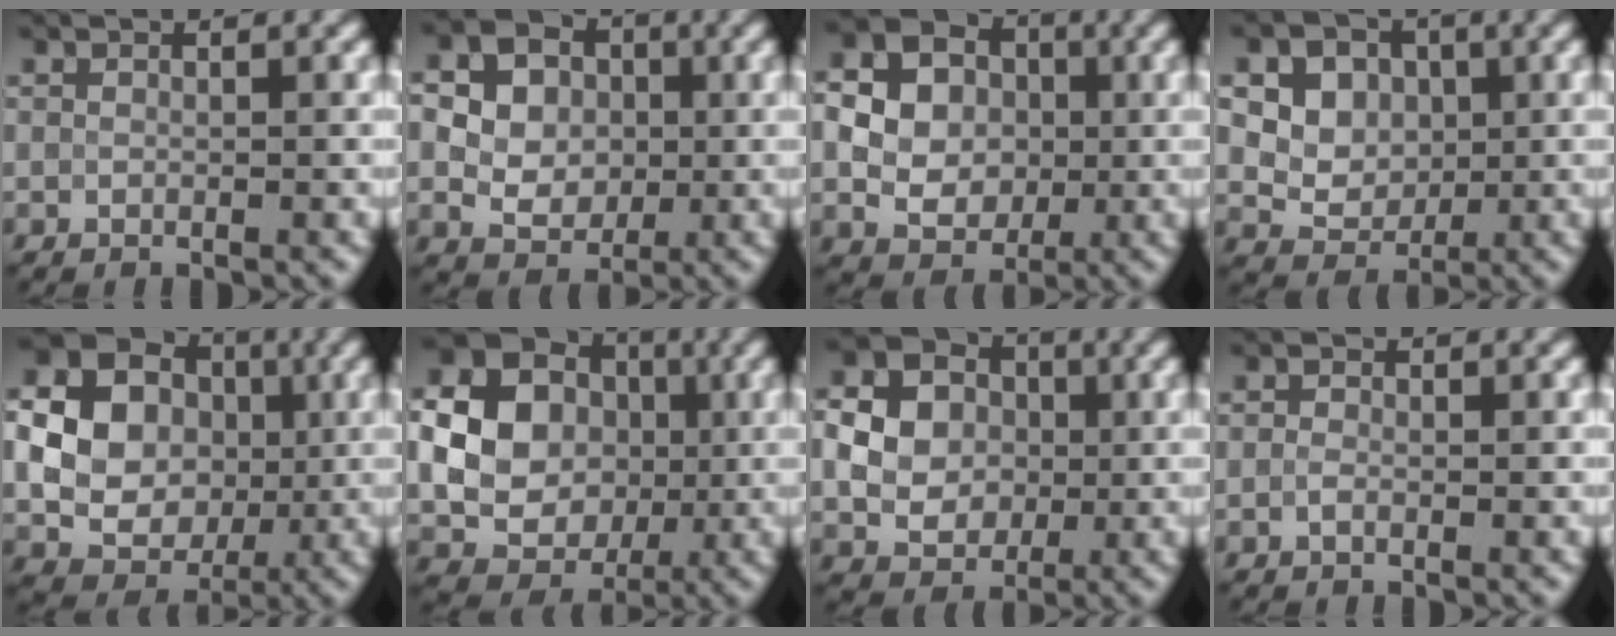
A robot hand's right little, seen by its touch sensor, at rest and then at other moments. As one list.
[{"total": 9.6, "force": [1.7, 8.3, 4.5], "torque": [-0.092, 0.038, 0.013]}, {"total": 9.9, "force": [0.7, 8.7, 4.6], "torque": [-0.099, 0.011, -0.008]}, {"total": 9.0, "force": [3.3, 7.1, 4.4], "torque": [-0.073, 0.029, 0.051]}, {"total": 16.3, "force": [1.7, 14.9, 6.2], "torque": [-0.152, 0.020, 0.000]}, {"total": 15.7, "force": [1.2, 14.3, 6.3], "torque": [-0.145, 0.013, -0.004]}, {"total": 8.0, "force": [0.4, 7.0, 3.8], "torque": [-0.083, 0.004, -0.005]}, {"total": 0.5, "force": [-0.2, 0.3, 0.4], "torque": [-0.007, 0.002, -0.007]}]